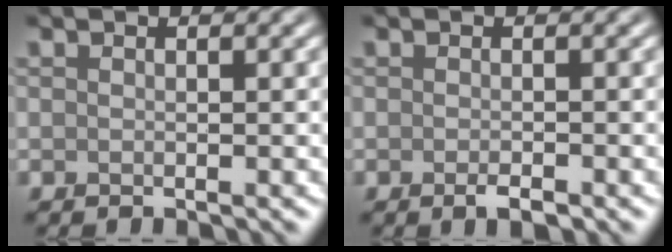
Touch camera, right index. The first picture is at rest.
{"total": 1.2, "force": [-0.7, 0.4, 0.9], "torque": [-0.017, -0.004, -0.010]}